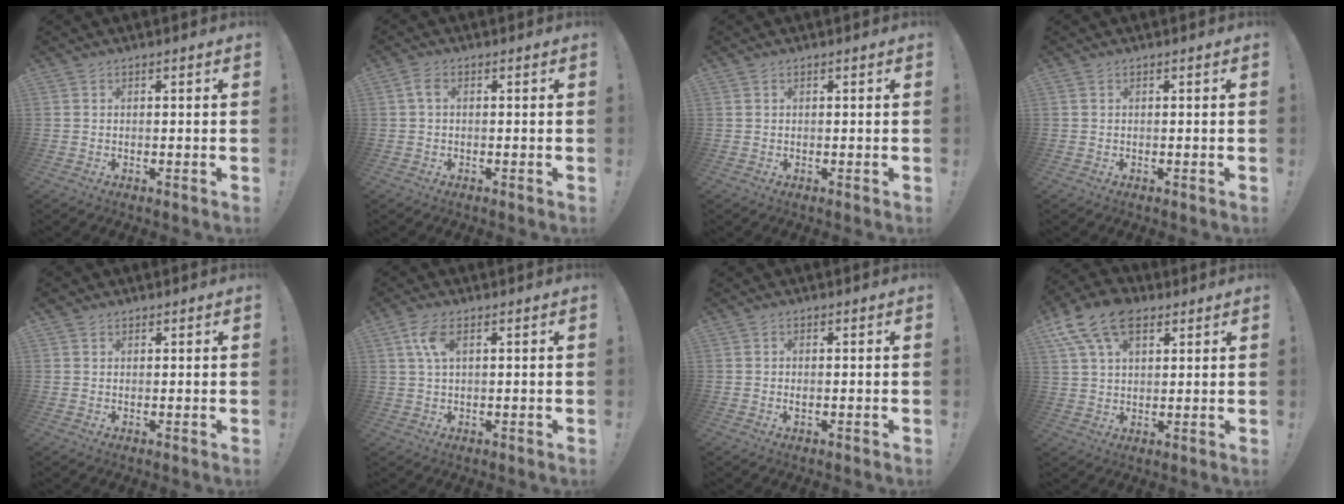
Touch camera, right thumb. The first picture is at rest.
{"total": 2.6, "force": [0.1, 1.4, 2.3], "torque": [-0.049, 0.006, 0.000]}
{"total": 0.0}
{"total": 0.0}
{"total": 1.5, "force": [1.0, 1.1, 0.3], "torque": [0.002, -0.002, 0.019]}
{"total": 5.5, "force": [1.9, 2.4, 4.6], "torque": [-0.084, 0.004, 0.033]}
{"total": 0.7, "force": [-0.1, 0.3, 0.7], "torque": [-0.013, 0.001, -0.002]}
{"total": 14.0, "force": [7.1, 8.5, 8.5], "torque": [-0.148, -0.022, 0.133]}